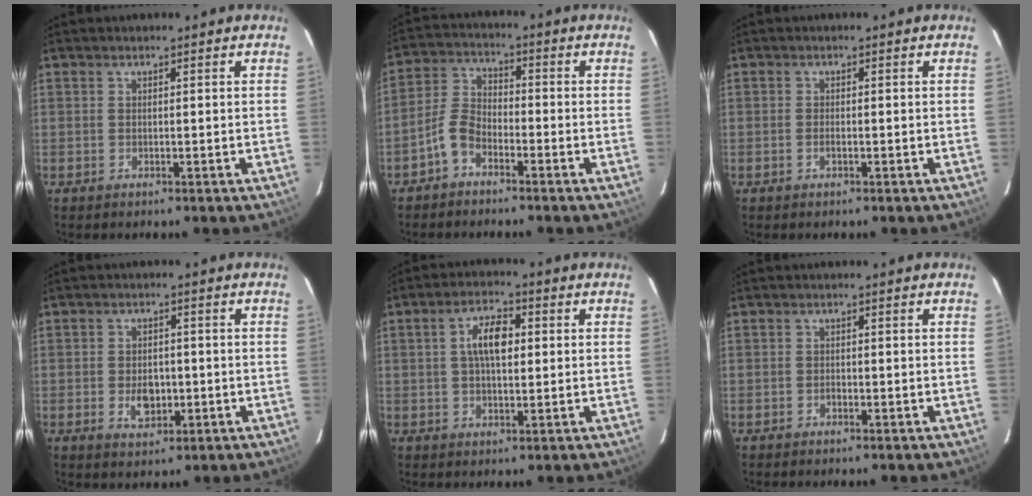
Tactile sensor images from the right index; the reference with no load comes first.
{"total": 5.7, "force": [-3.7, 3.1, 3.0], "torque": [-0.070, 0.019, -0.079]}
{"total": 1.1, "force": [-0.5, 0.4, 0.9], "torque": [-0.019, 0.001, -0.009]}
{"total": 5.0, "force": [-1.2, 3.4, 3.5], "torque": [-0.064, 0.000, -0.013]}
{"total": 6.5, "force": [1.0, 3.1, 5.6], "torque": [-0.101, 0.015, 0.019]}
{"total": 0.6, "force": [-0.5, 0.3, 0.2], "torque": [-0.004, 0.002, -0.009]}